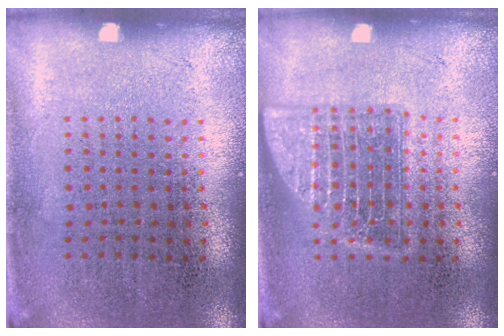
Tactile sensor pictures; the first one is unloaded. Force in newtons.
{"total": 2.3, "press": 2.3, "slide": 0.3}